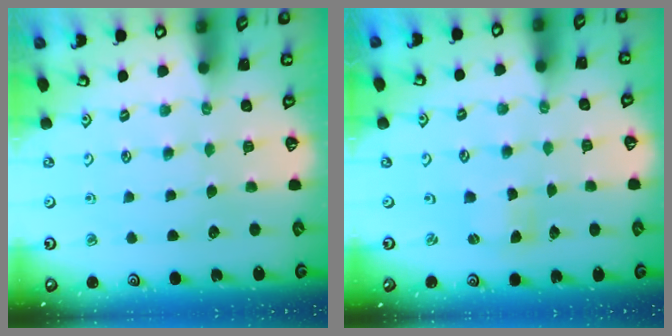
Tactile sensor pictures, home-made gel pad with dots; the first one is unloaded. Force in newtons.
{"total": 0.0}